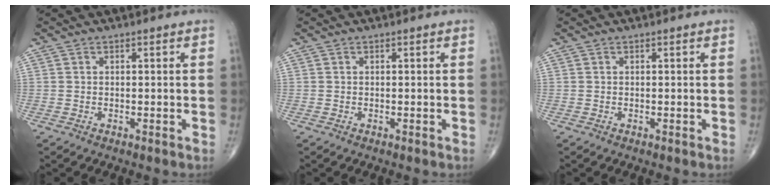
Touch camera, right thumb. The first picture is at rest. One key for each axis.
{"total": 0.0}
{"total": 0.0}